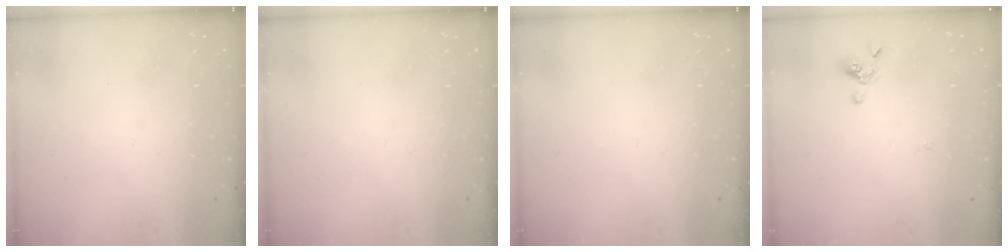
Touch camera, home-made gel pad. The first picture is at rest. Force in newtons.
{"total": 0.0}
{"total": 0.0}
{"total": 1.5, "press": 1.3, "slide": 0.7}